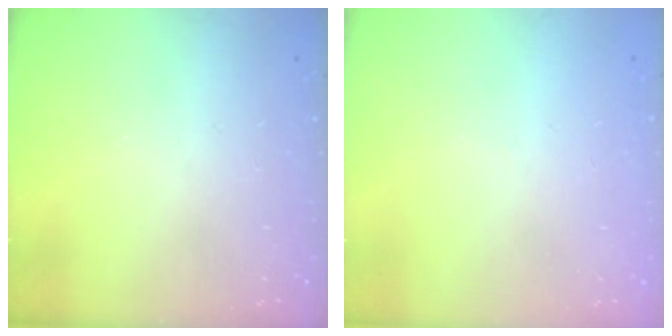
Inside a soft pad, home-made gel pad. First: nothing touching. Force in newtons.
{"total": 2.7, "press": 2.7, "slide": 0.3}